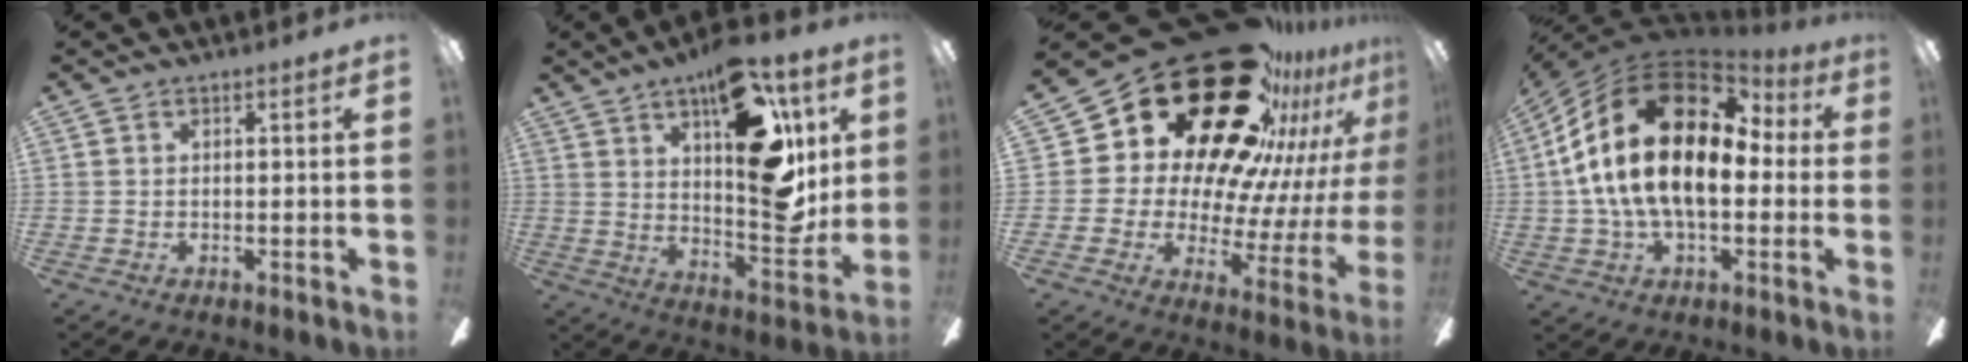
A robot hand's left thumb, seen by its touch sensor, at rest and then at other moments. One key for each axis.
{"total": 23.2, "fx": 11.2, "fy": 9.9, "fz": 17.8, "tx": -0.237, "ty": -0.074, "tz": 0.188}
{"total": 31.8, "fx": 21.8, "fy": 14.6, "fz": 18.0, "tx": -0.256, "ty": -0.176, "tz": 0.409}
{"total": 22.3, "fx": 2.8, "fy": 12.6, "fz": 18.1, "tx": -0.391, "ty": 0.004, "tz": 0.041}